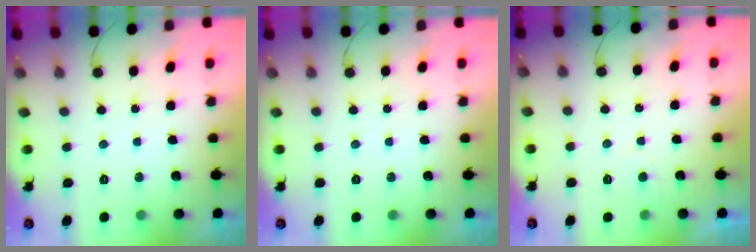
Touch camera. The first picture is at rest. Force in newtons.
{"total": 0.0}
{"total": 2.2, "press": 2.2, "slide": 0.2}